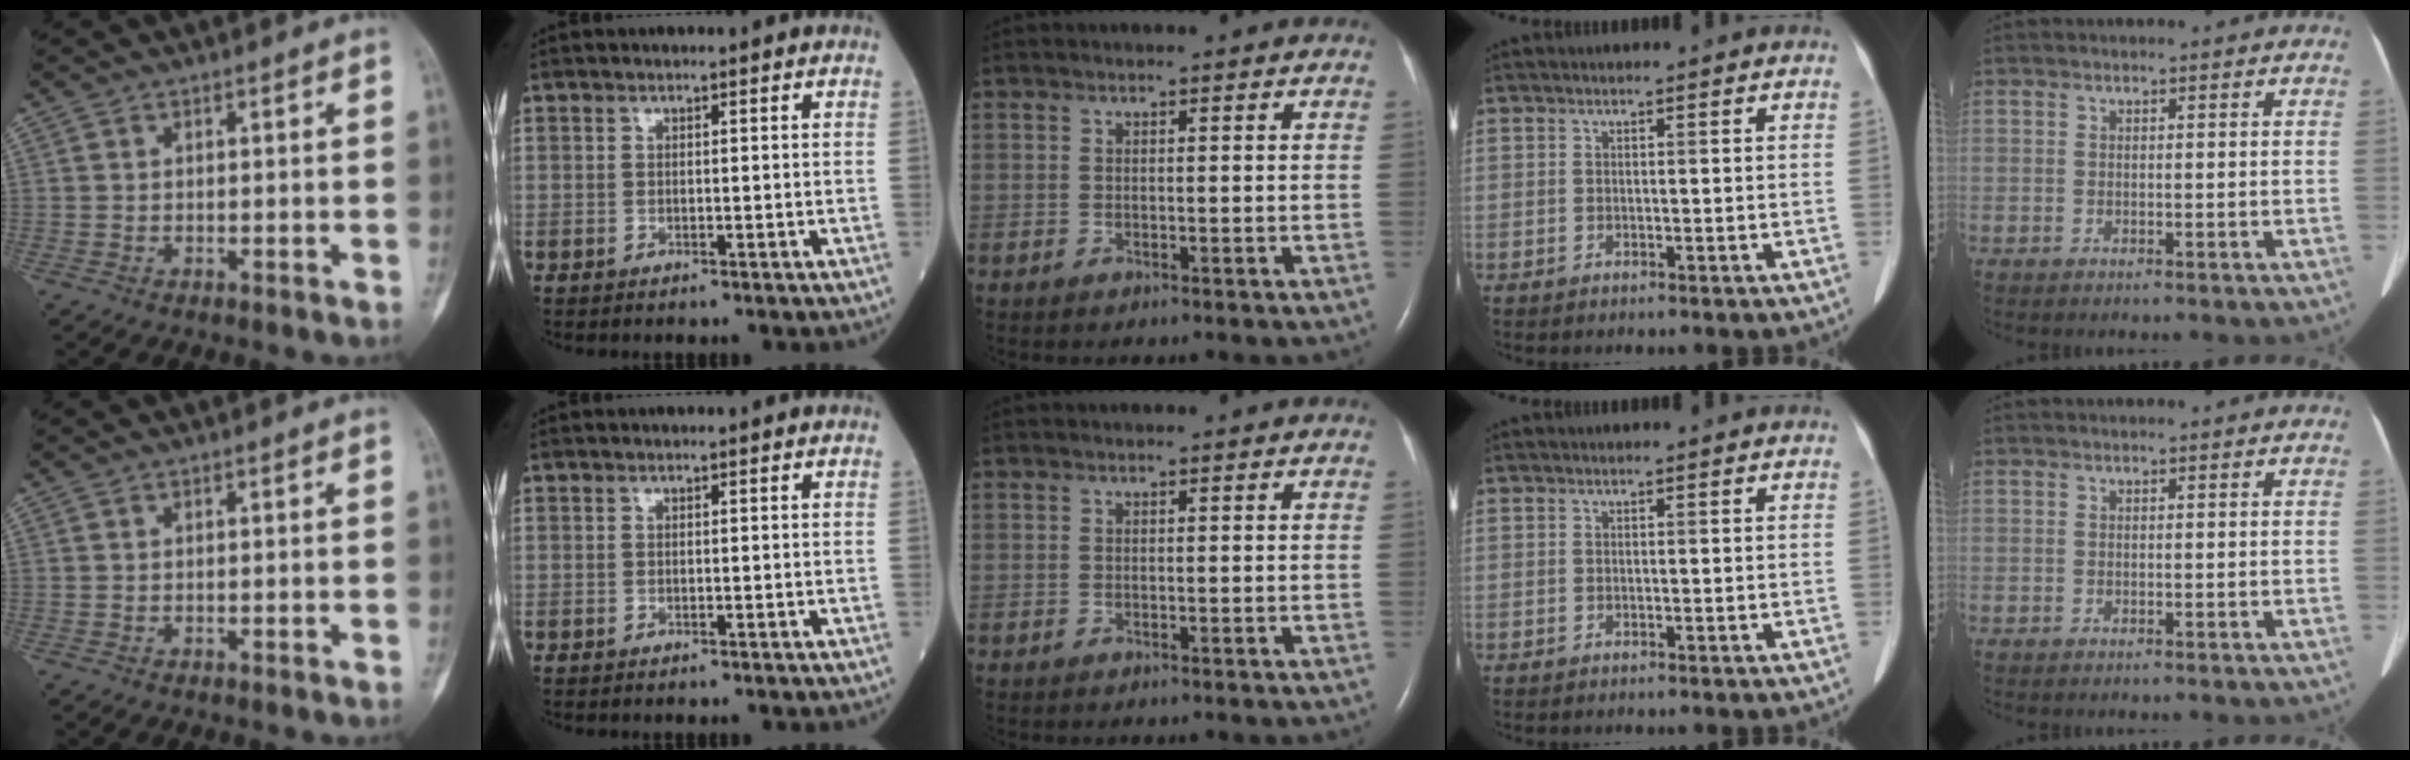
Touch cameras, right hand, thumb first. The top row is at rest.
{}